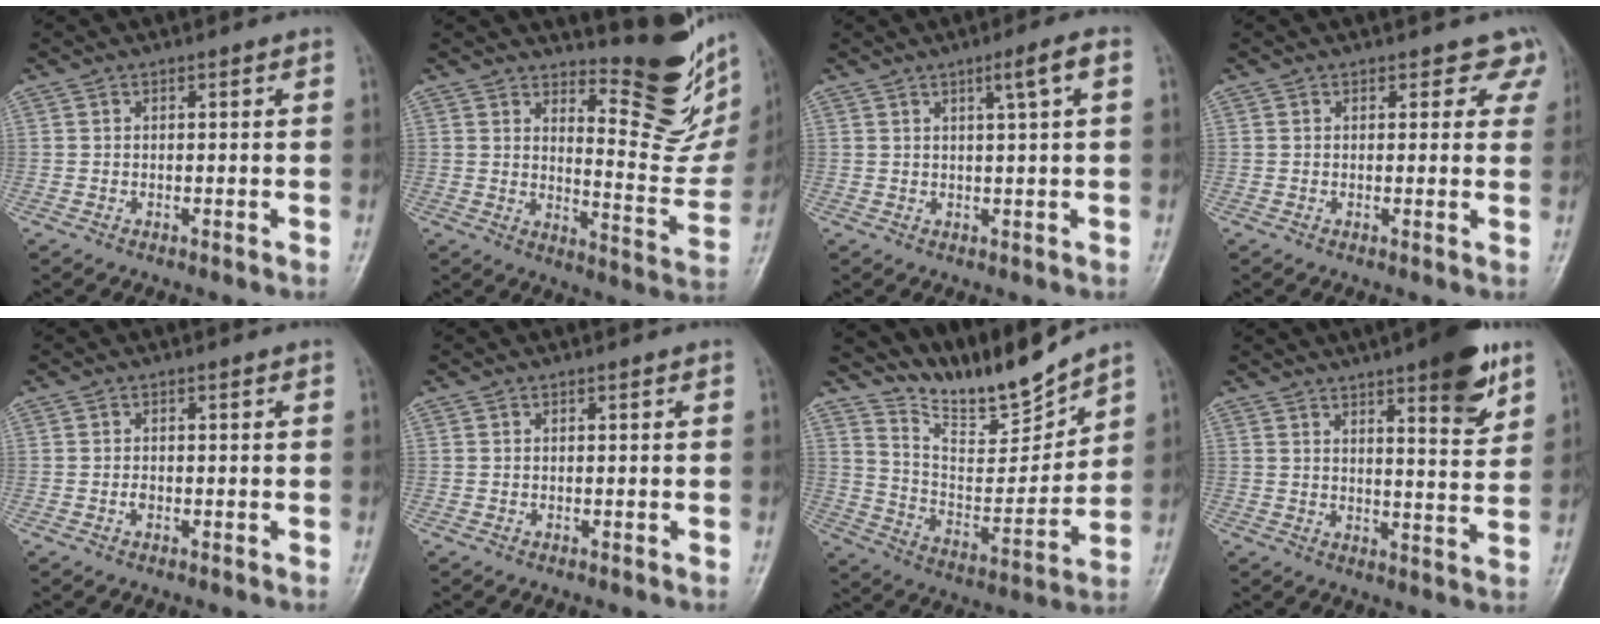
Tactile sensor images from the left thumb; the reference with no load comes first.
{"total": 16.1, "force": [11.8, 5.0, 9.7], "torque": [-0.086, -0.116, 0.162]}
{"total": 4.0, "force": [1.6, -0.1, 3.7], "torque": [-0.063, 0.002, 0.027]}
{"total": 4.1, "force": [3.1, 2.5, 1.0], "torque": [0.029, -0.013, 0.020]}
{"total": 1.0, "force": [-0.2, 0.7, 0.7], "torque": [-0.006, 0.002, -0.005]}
{"total": 0.0}
{"total": 14.1, "force": [13.1, 1.9, 4.7], "torque": [-0.049, -0.091, 0.246]}
{"total": 12.3, "force": [7.2, 2.9, 9.5], "torque": [-0.109, -0.038, 0.096]}